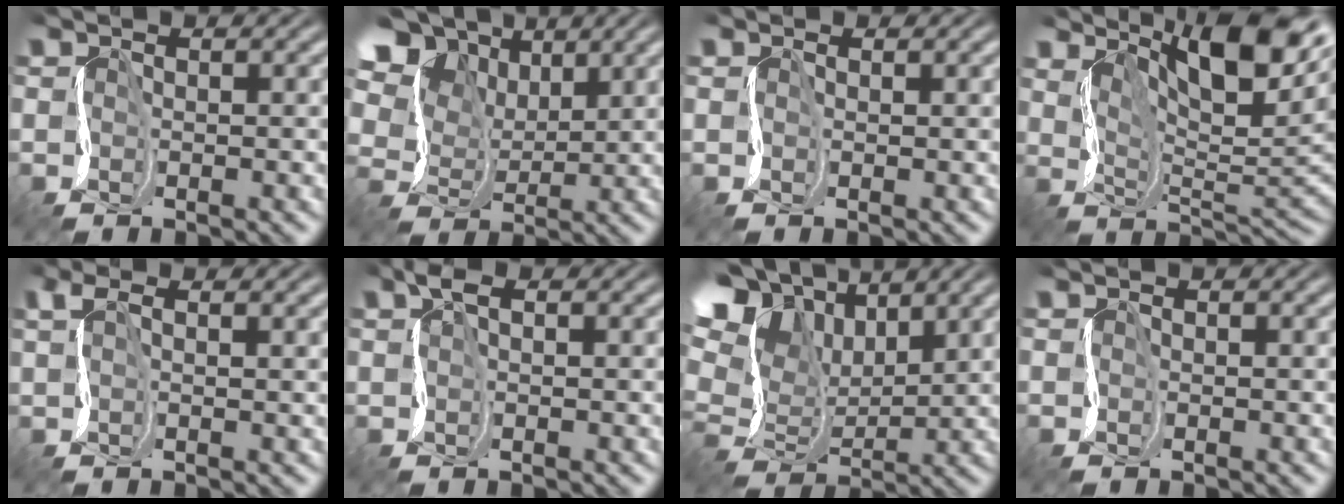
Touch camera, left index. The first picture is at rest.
{"total": 11.9, "force": [7.2, 8.1, 4.9], "torque": [-0.121, 0.031, 0.127]}
{"total": 1.0, "force": [0.4, 0.6, -0.7], "torque": [0.020, 0.004, 0.006]}
{"total": 13.7, "force": [7.4, 5.1, 10.3], "torque": [-0.134, 0.025, 0.111]}
{"total": 2.1, "force": [1.6, 1.0, 1.0], "torque": [-0.022, 0.010, 0.025]}
{"total": 1.6, "force": [1.1, 0.9, 0.6], "torque": [-0.011, 0.010, 0.017]}
{"total": 11.6, "force": [6.8, 7.2, 6.1], "torque": [-0.155, 0.034, 0.112]}
{"total": 0.0}